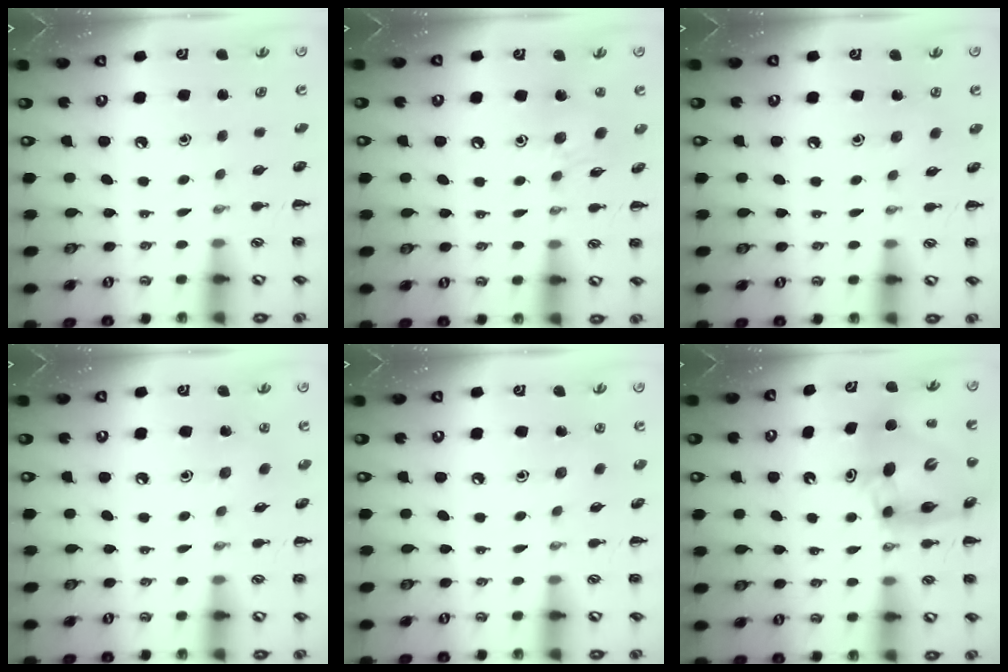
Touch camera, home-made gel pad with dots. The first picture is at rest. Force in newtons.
{"total": 11.2, "press": 10.9, "slide": 2.4}
{"total": 4.3, "press": 4.1, "slide": 1.3}
{"total": 5.0, "press": 4.9, "slide": 1.2}
{"total": 3.4, "press": 3.3, "slide": 1.0}
{"total": 12.0, "press": 11.5, "slide": 3.3}